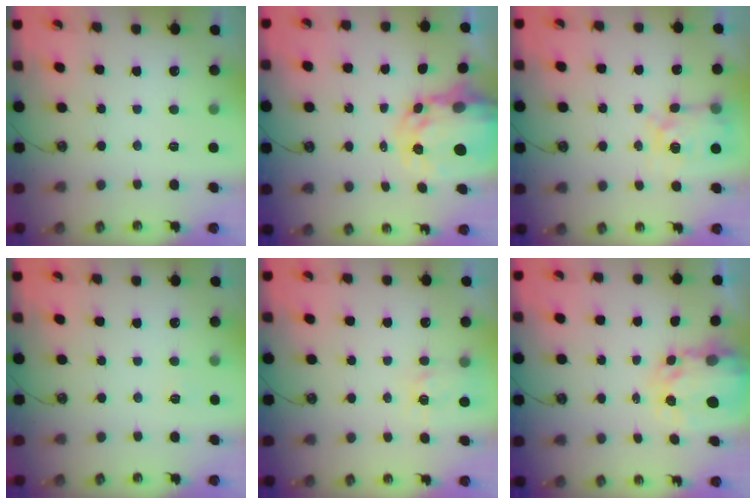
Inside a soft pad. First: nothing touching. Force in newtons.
{"total": 7.2, "press": 7.2, "slide": 0.6}
{"total": 5.8, "press": 5.7, "slide": 0.8}
{"total": 2.7, "press": 2.6, "slide": 0.4}
{"total": 5.3, "press": 5.2, "slide": 0.5}
{"total": 5.0, "press": 5.0, "slide": 0.4}